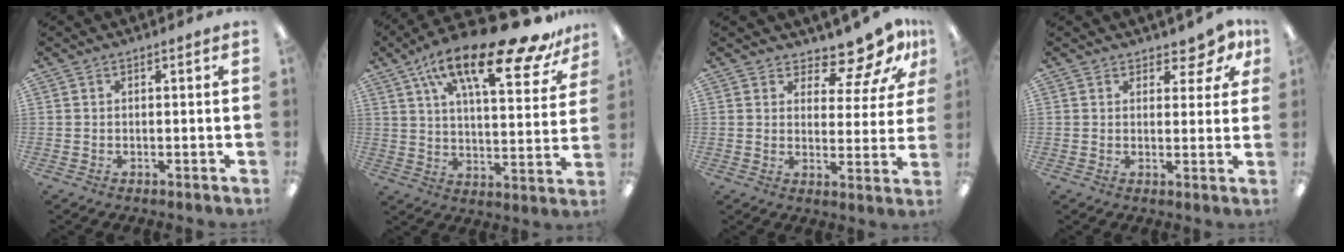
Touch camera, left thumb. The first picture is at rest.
{"total": 23.2, "force": [15.5, 7.2, 15.6], "torque": [-0.250, -0.091, 0.252]}
{"total": 10.6, "force": [9.1, 3.5, 4.1], "torque": [-0.062, -0.068, 0.163]}
{"total": 4.8, "force": [3.7, 2.5, 1.9], "torque": [-0.015, -0.021, 0.062]}